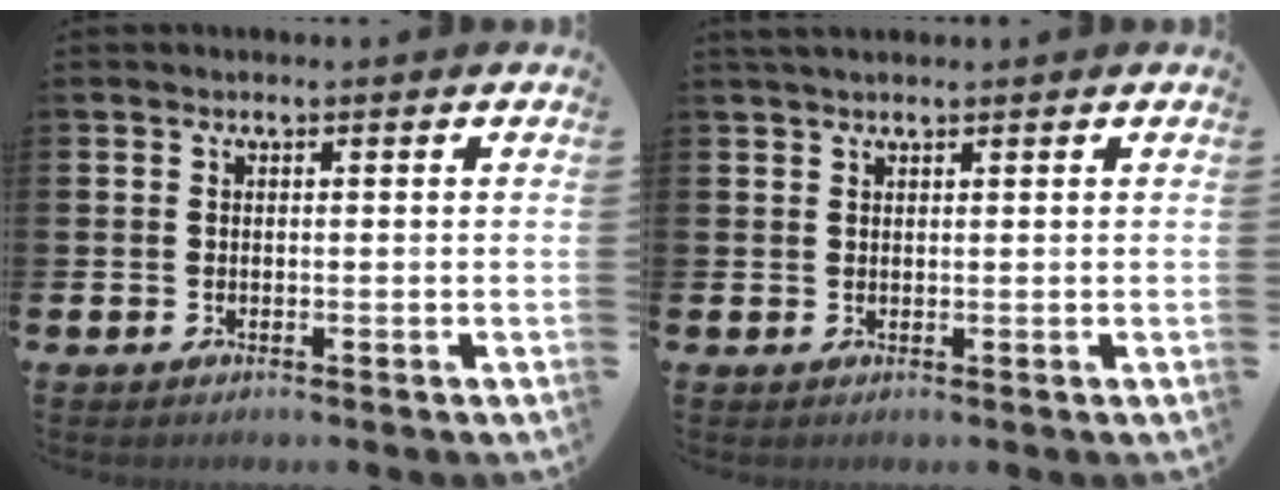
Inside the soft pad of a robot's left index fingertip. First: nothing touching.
{"total": 1.5, "force": [1.4, 0.4, 0.5], "torque": [-0.011, 0.003, 0.025]}